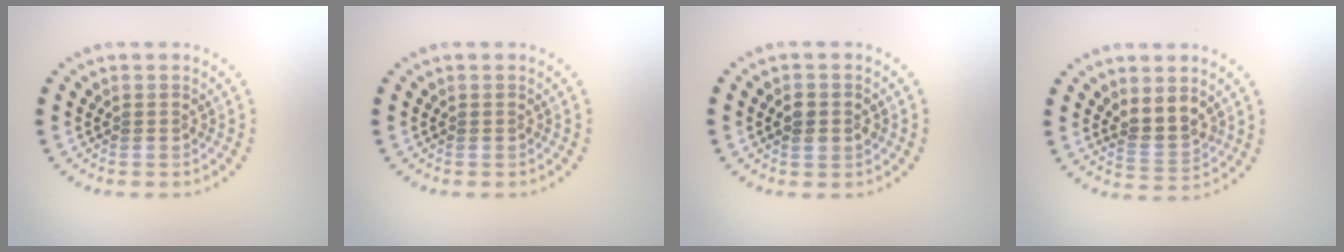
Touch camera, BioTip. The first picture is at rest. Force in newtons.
{"total": 0.0}
{"total": 2.5, "press": 2.5, "slide": 0.1}
{"total": 2.9, "press": 2.7, "slide": 1.2}